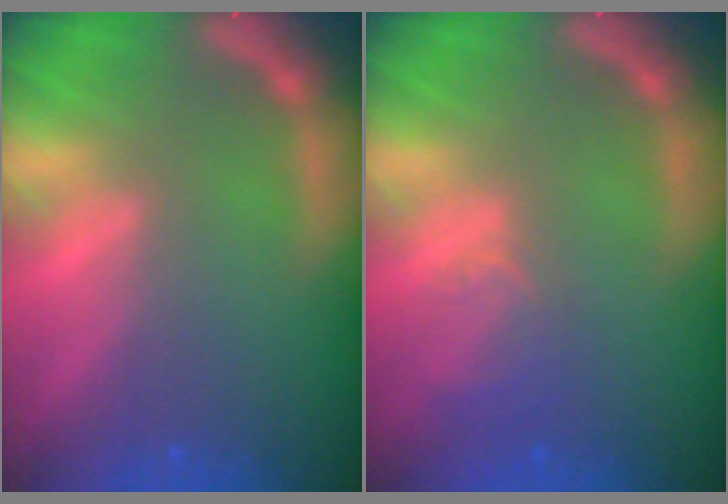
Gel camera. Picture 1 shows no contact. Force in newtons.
{"total": 2.5}